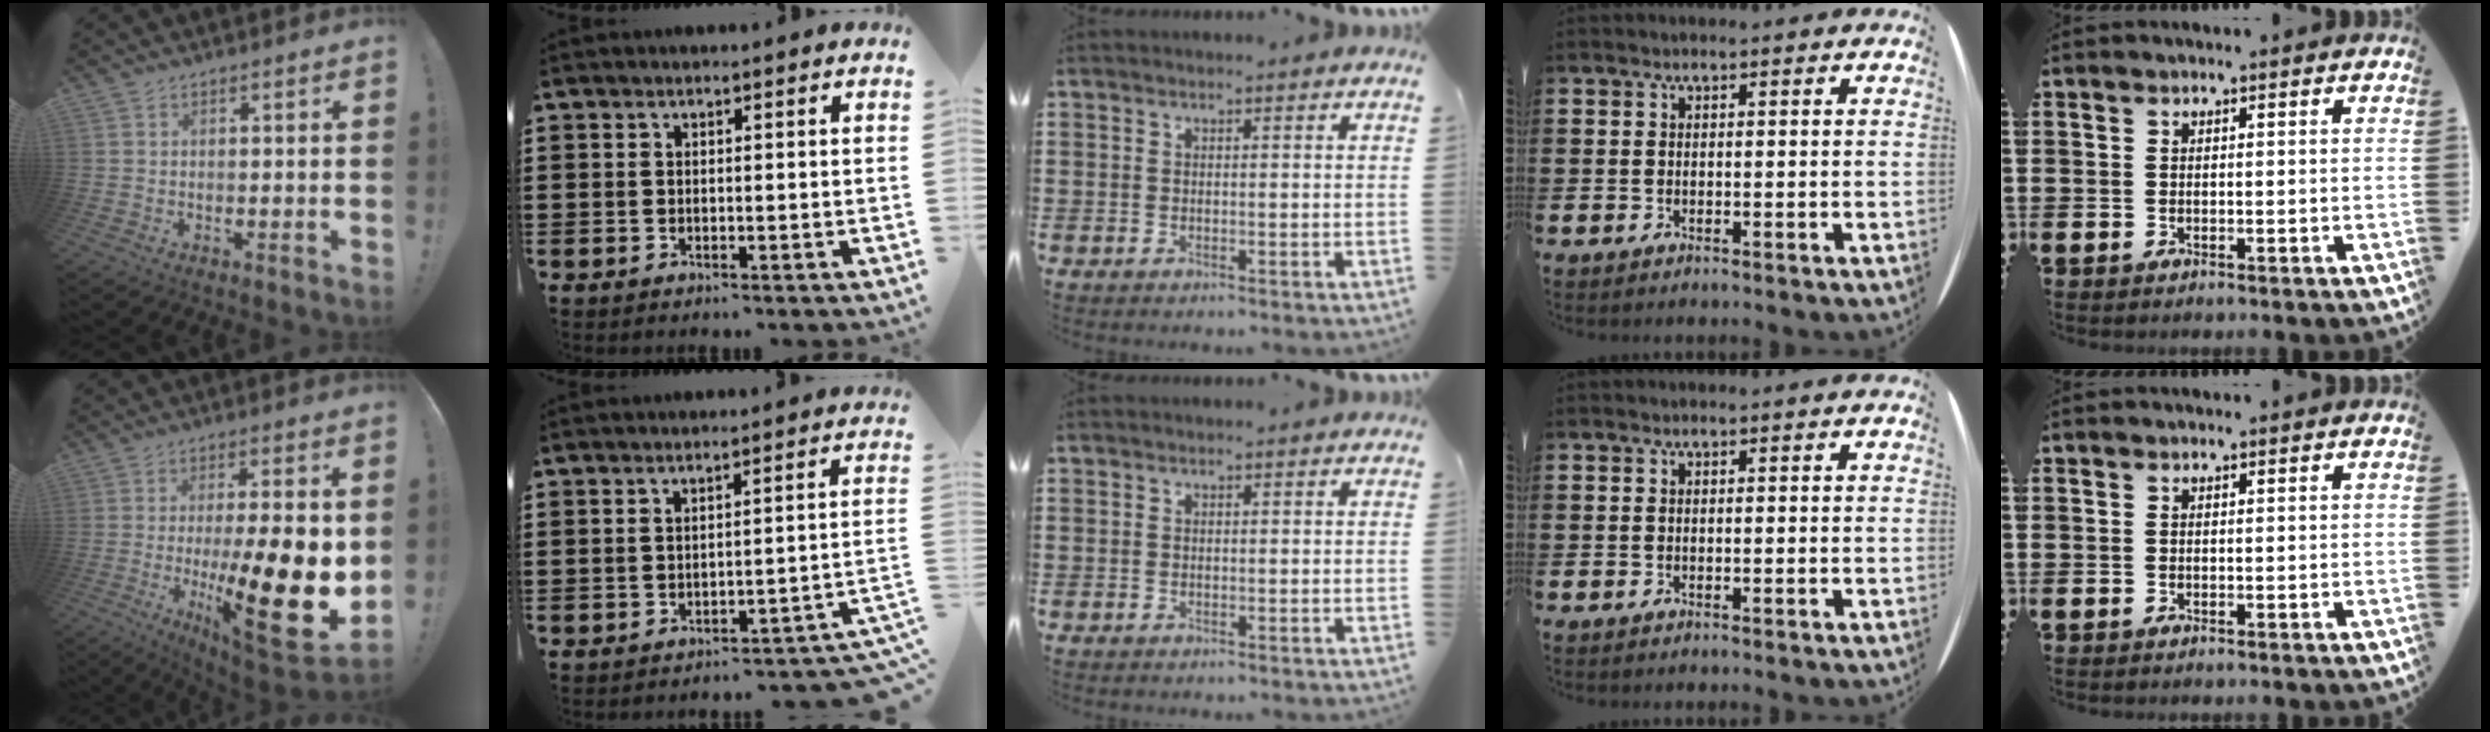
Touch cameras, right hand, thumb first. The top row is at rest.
{"thumb": {"total": 23.4, "force": [-3.3, 4.7, 22.6], "torque": [-0.371, -0.015, -0.046]}, "index": {"total": 2.9, "force": [-2.6, -0.2, 1.4], "torque": [-0.028, -0.008, -0.055]}}